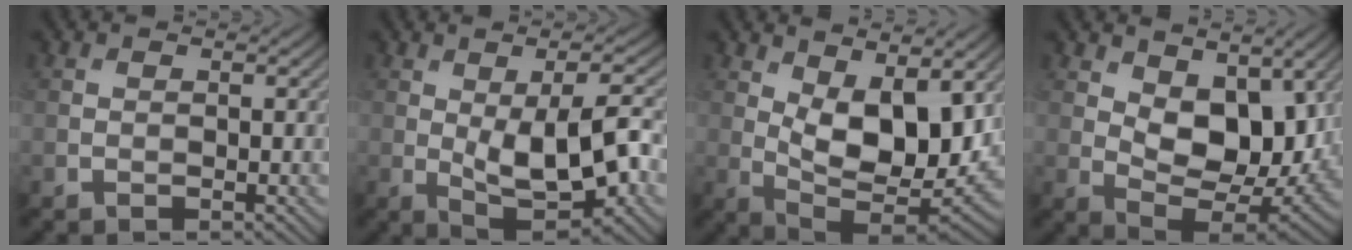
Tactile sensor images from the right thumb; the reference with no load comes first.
{"total": 11.0, "force": [-1.0, 4.7, 9.9], "torque": [-0.172, -0.006, -0.012]}
{"total": 12.3, "force": [3.2, 6.0, 10.2], "torque": [-0.186, -0.010, 0.063]}
{"total": 10.9, "force": [3.8, 5.9, 8.3], "torque": [-0.157, -0.013, 0.070]}